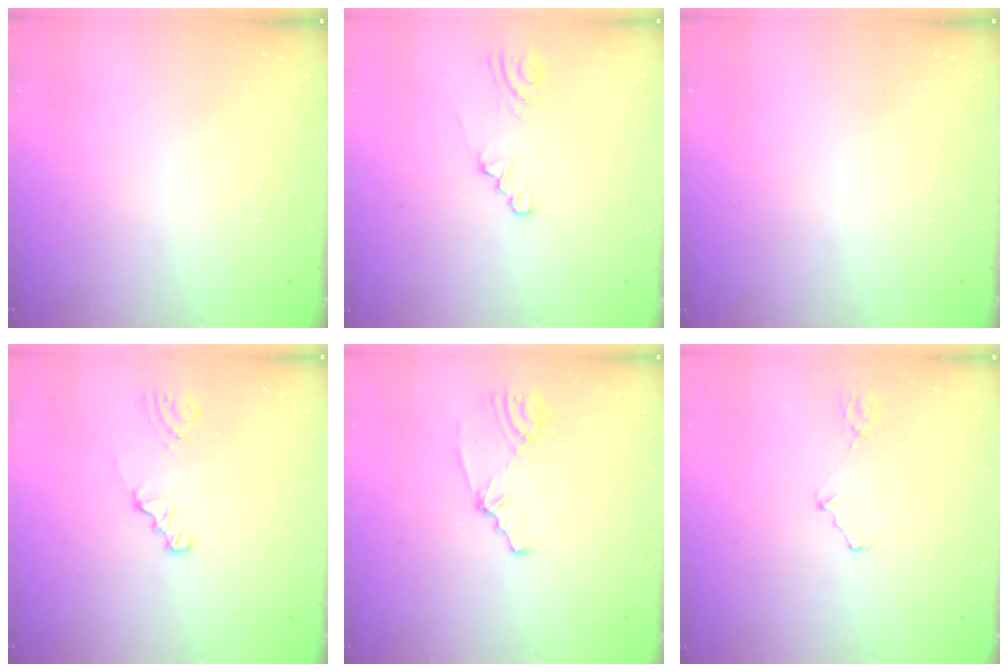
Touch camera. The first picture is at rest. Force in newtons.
{"total": 1.0, "press": 1.0, "slide": 0.1}
{"total": 0.0}
{"total": 1.0, "press": 1.0, "slide": 0.1}
{"total": 1.8, "press": 1.7, "slide": 0.3}
{"total": 2.9, "press": 2.9, "slide": 0.3}